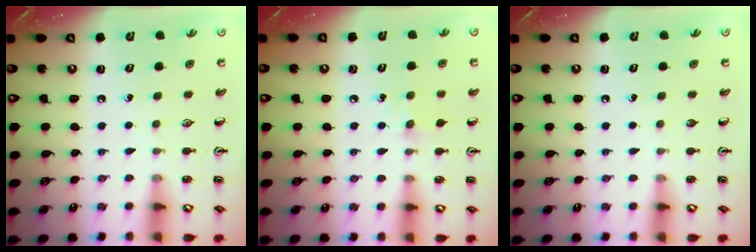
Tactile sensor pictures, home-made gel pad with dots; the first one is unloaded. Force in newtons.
{"total": 4.4, "press": 4.3, "slide": 0.7}
{"total": 0.0}